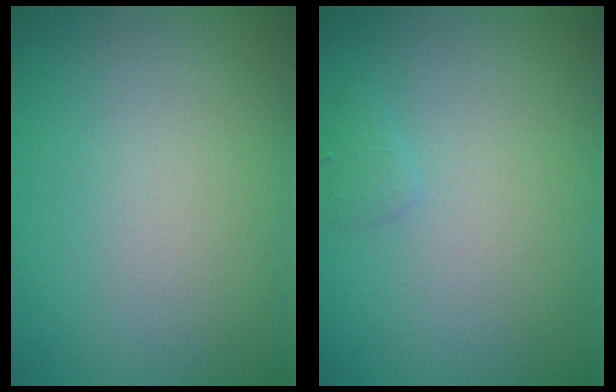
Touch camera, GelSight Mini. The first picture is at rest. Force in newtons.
{"total": 0.7, "press": 0.7, "slide": 0.0}